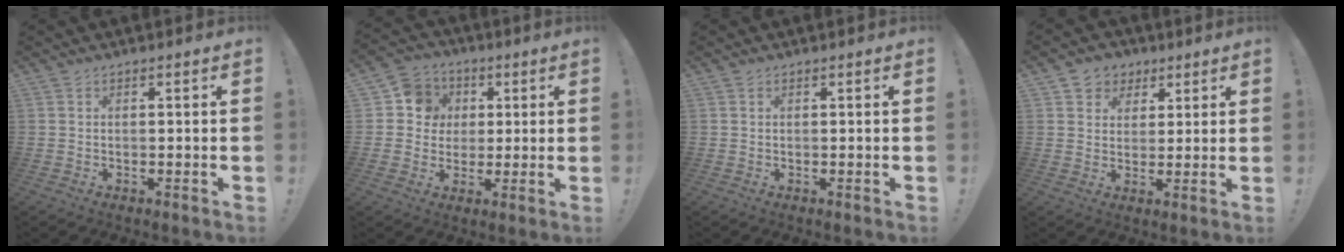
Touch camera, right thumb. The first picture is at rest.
{"total": 9.4, "force": [1.1, 9.0, 2.4], "torque": [-0.032, 0.005, 0.027]}
{"total": 0.0}
{"total": 6.4, "force": [2.5, 5.9, 0.8], "torque": [-0.006, -0.015, 0.049]}